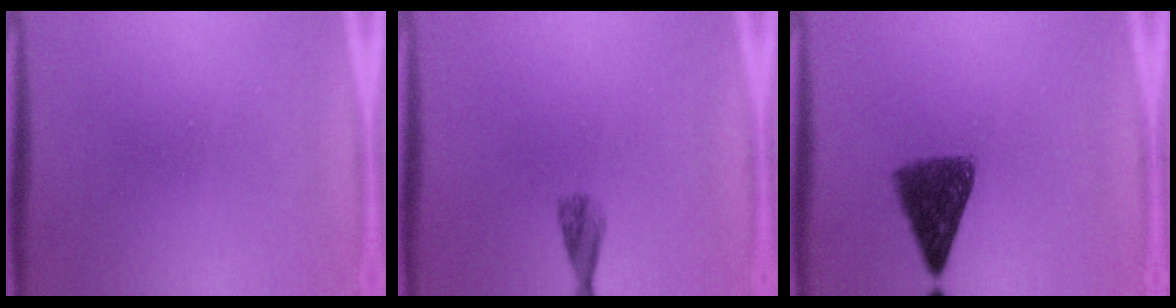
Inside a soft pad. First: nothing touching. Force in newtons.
{"total": 1.8}
{"total": 7.0}